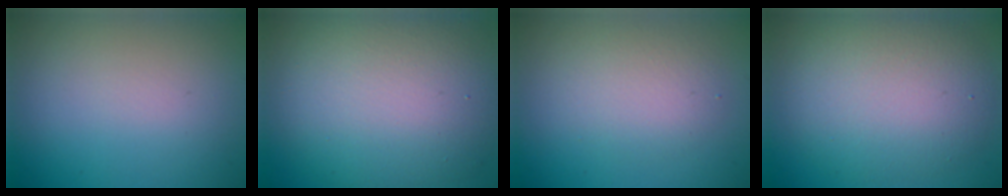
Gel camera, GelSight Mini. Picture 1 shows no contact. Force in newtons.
{"total": 11.9, "press": 11.9, "slide": 0.5}
{"total": 2.9, "press": 2.9, "slide": 0.3}
{"total": 8.0, "press": 8.0, "slide": 0.4}